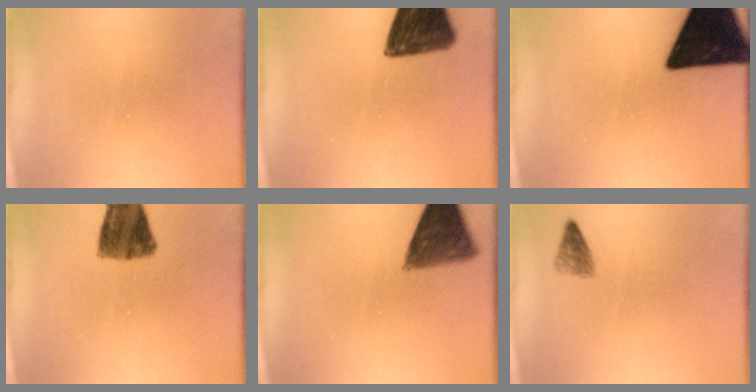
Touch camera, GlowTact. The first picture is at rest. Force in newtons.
{"total": 12.7}
{"total": 19.5}
{"total": 8.4}
{"total": 8.2}
{"total": 1.7}